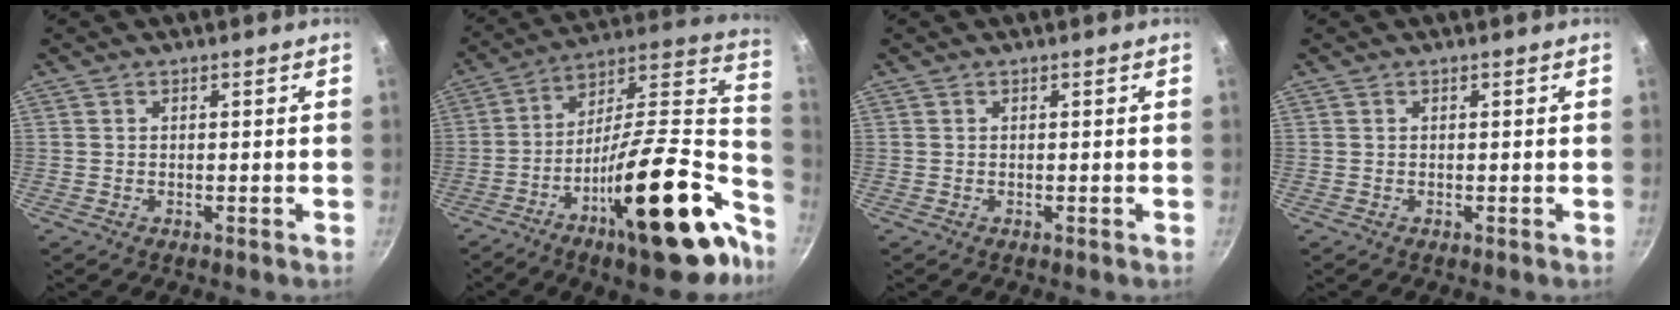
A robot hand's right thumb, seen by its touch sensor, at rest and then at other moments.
{"total": 30.6, "force": [-13.0, 9.9, 25.9], "torque": [-0.341, 0.076, -0.214]}
{"total": 0.0}
{"total": 0.0}